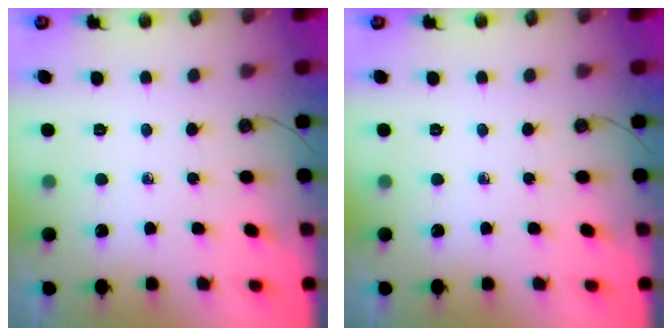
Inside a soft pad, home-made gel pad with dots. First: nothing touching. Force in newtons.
{"total": 0.0}